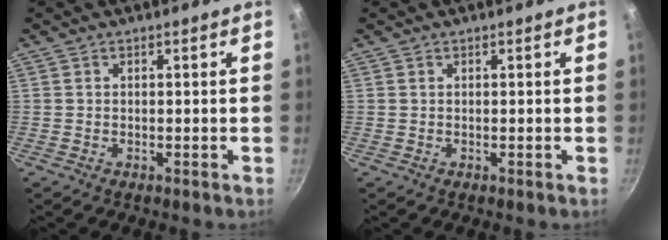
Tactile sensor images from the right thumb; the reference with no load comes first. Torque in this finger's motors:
{"motor_torque": [-0.30, 0.28, 0.45, 0.12, 0.03]}